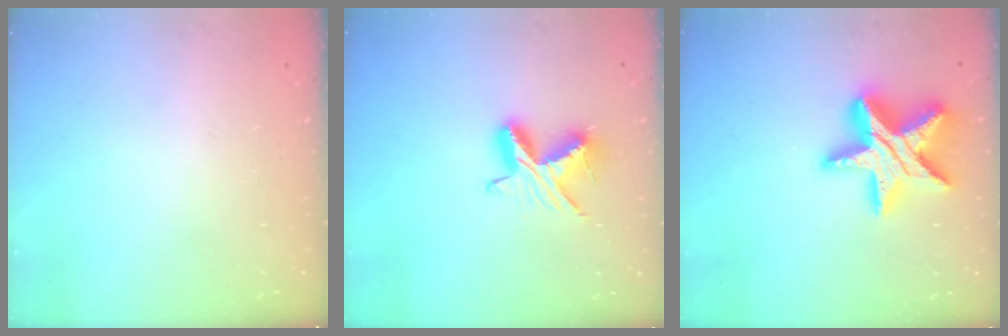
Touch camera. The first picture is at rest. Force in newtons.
{"total": 9.5, "press": 9.4, "slide": 0.5}
{"total": 20.1, "press": 20.0, "slide": 1.4}